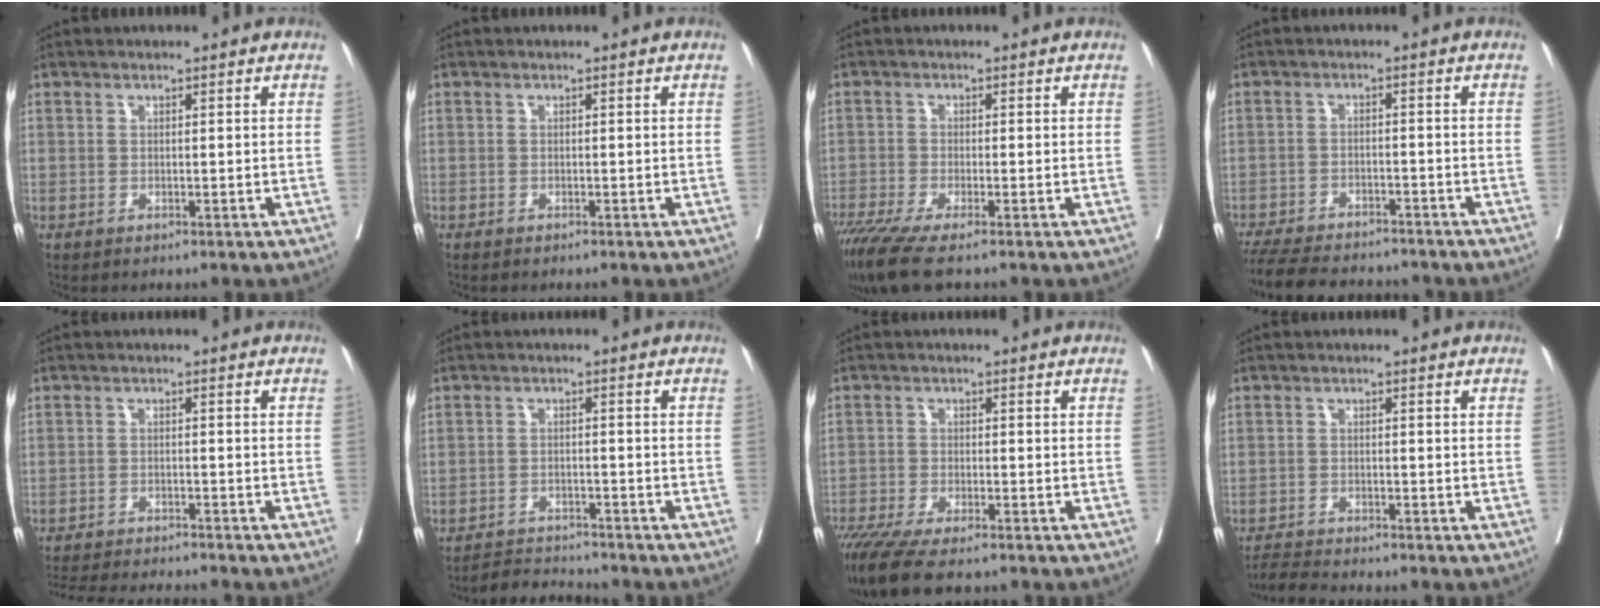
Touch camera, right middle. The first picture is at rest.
{"total": 0.5, "force": [-0.5, 0.1, 0.2], "torque": [-0.008, -0.002, -0.008]}
{"total": 6.8, "force": [-5.1, 0.4, 4.5], "torque": [-0.076, -0.018, -0.091]}
{"total": 14.8, "force": [-13.1, 3.6, 5.7], "torque": [-0.126, -0.016, -0.187]}
{"total": 10.3, "force": [-9.6, 0.4, 3.5], "torque": [-0.051, -0.012, -0.142]}
{"total": 4.1, "force": [-4.0, 0.1, -0.5], "torque": [0.008, -0.009, -0.068]}
{"total": 10.1, "force": [-8.1, 1.8, 5.7], "torque": [-0.088, -0.021, -0.134]}
{"total": 3.3, "force": [-3.3, -0.7, 0.3], "torque": [-0.007, -0.019, -0.060]}